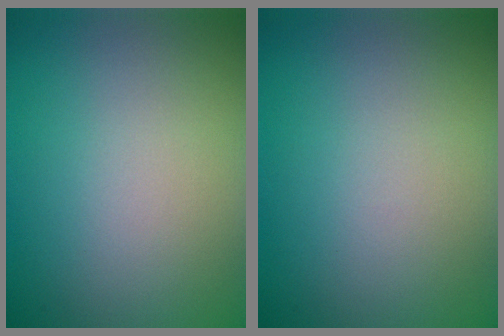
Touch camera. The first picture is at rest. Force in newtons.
{"total": 0.0}